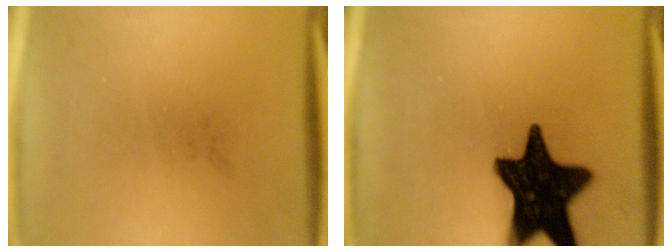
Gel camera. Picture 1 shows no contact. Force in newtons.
{"total": 19.2}